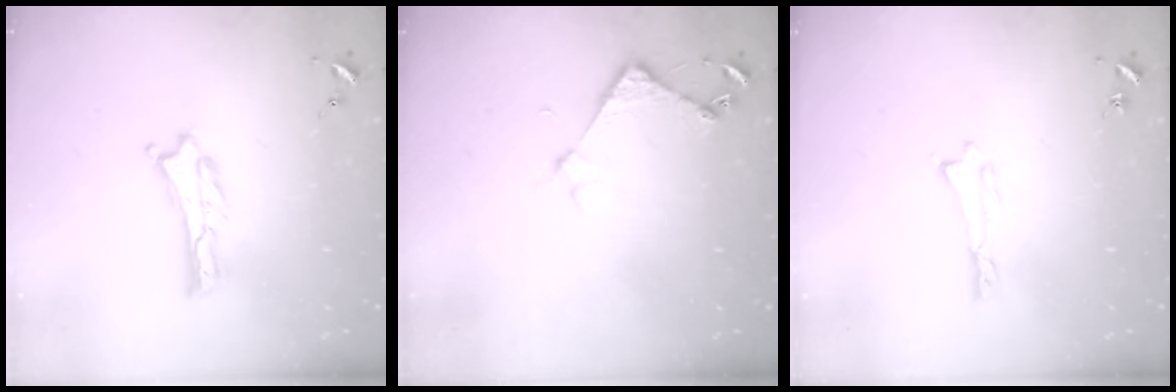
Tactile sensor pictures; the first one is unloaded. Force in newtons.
{"total": 3.7, "press": 3.7, "slide": 0.3}
{"total": 0.0}